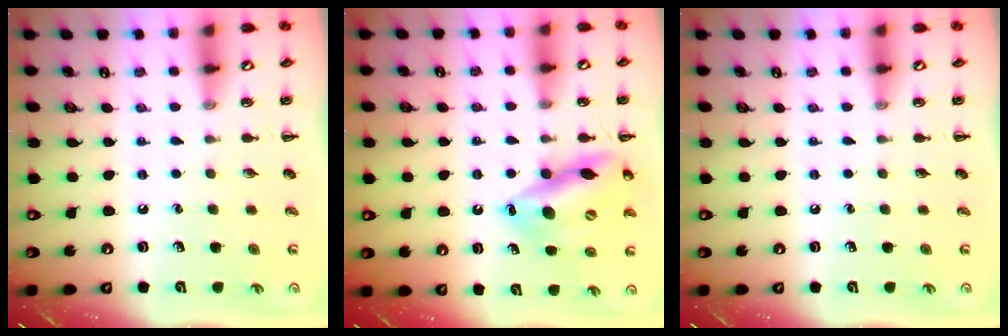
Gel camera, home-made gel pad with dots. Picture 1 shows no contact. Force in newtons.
{"total": 15.7, "press": 15.2, "slide": 3.6}
{"total": 0.0}